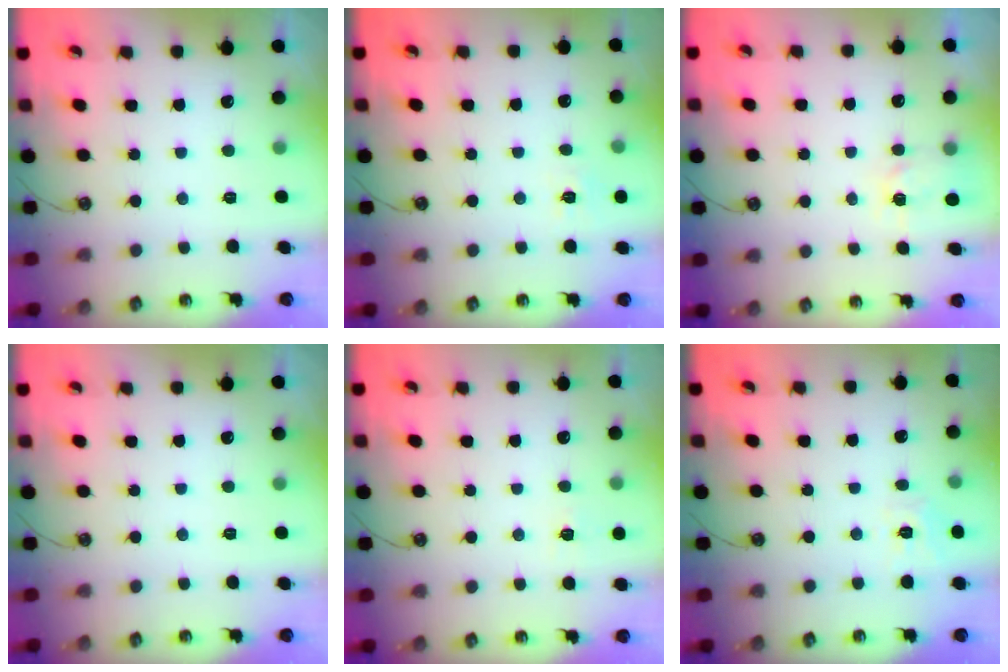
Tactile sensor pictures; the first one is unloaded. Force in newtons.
{"total": 6.1, "press": 6.1, "slide": 0.7}
{"total": 5.3, "press": 5.2, "slide": 0.5}
{"total": 0.0}
{"total": 4.9, "press": 4.9, "slide": 0.5}
{"total": 7.7, "press": 7.6, "slide": 0.8}